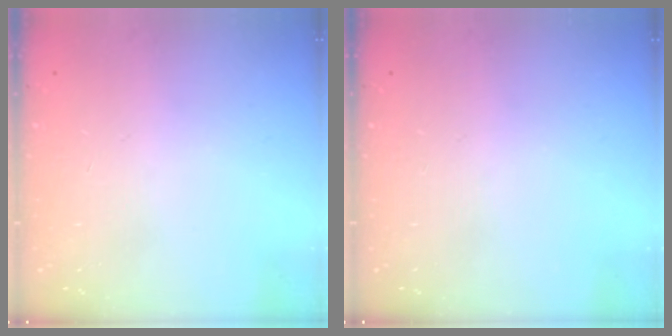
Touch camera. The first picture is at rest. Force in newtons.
{"total": 0.0}